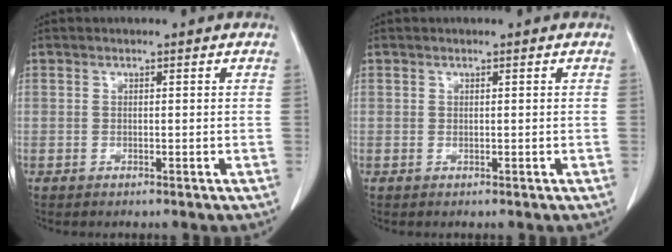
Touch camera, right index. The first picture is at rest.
{"total": 0.0}